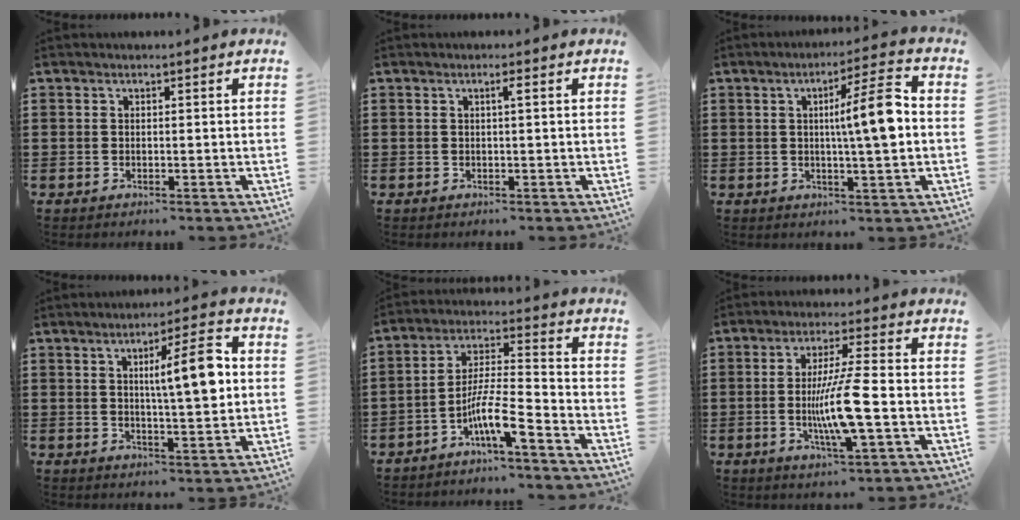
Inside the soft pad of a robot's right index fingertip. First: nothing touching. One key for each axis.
{"total": 1.2, "fx": 0.4, "fy": -0.1, "fz": 1.1, "tx": -0.020, "ty": 0.000, "tz": 0.005}
{"total": 8.7, "fx": 0.5, "fy": 0.9, "fz": 8.6, "tx": -0.140, "ty": -0.003, "tz": -0.002}
{"total": 9.0, "fx": 1.7, "fy": 1.8, "fz": 8.6, "tx": -0.140, "ty": -0.003, "tz": 0.020}
{"total": 8.5, "fx": -5.3, "fy": 1.0, "fz": 6.6, "tx": -0.135, "ty": -0.007, "tz": -0.102}
{"total": 9.2, "fx": -2.0, "fy": 0.7, "fz": 9.0, "tx": -0.177, "ty": -0.018, "tz": -0.042}